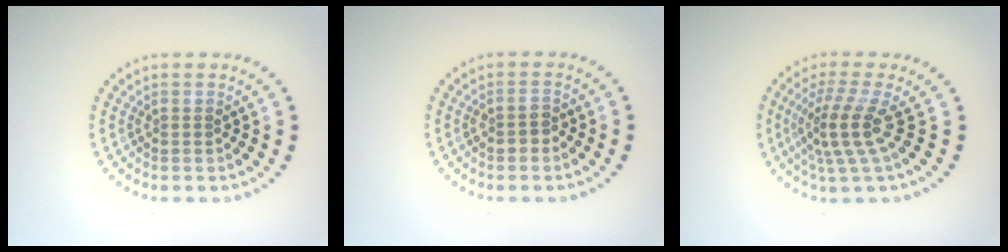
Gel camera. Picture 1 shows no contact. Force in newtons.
{"total": 1.4, "press": 1.3, "slide": 0.5}
{"total": 3.7, "press": 2.6, "slide": 2.6}